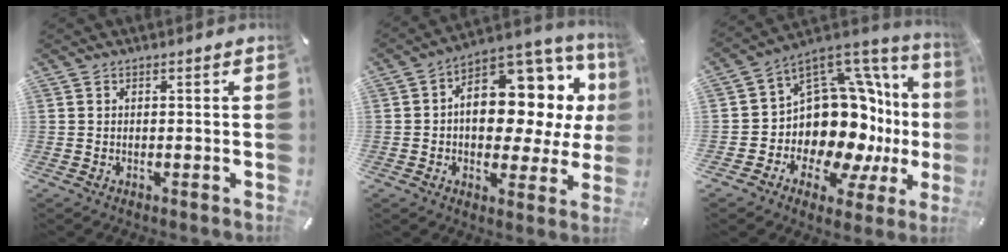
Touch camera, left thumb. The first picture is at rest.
{"total": 14.9, "force": [2.6, 9.9, 10.9], "torque": [-0.140, -0.035, 0.047]}
{"total": 17.4, "force": [-0.1, 13.6, 10.9], "torque": [-0.177, -0.060, 0.028]}